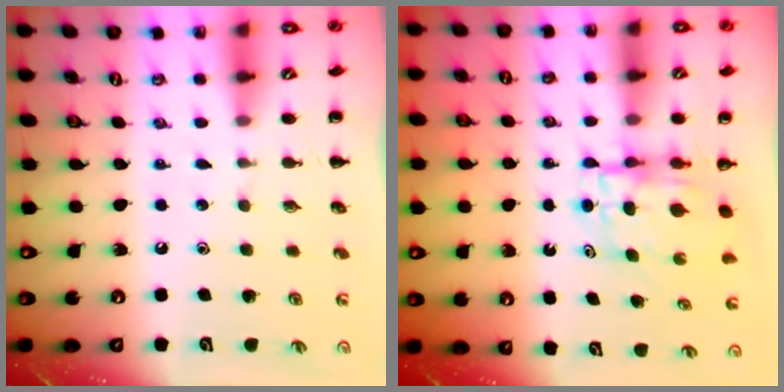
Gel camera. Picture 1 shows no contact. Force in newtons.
{"total": 4.8, "press": 4.8, "slide": 0.5}